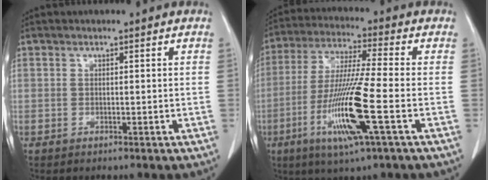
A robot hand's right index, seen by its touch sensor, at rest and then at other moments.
{"total": 14.0, "force": [-4.6, -0.2, 13.2], "torque": [-0.271, -0.021, -0.091]}